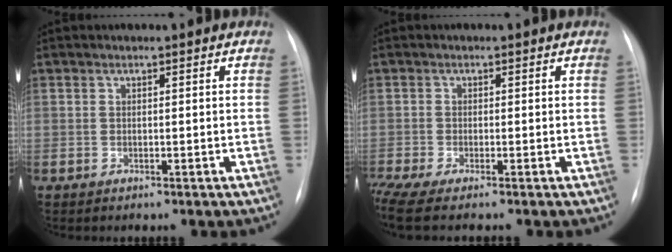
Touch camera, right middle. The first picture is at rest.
{"total": 5.6, "force": [-4.4, 0.0, 3.4], "torque": [-0.071, -0.006, -0.081]}